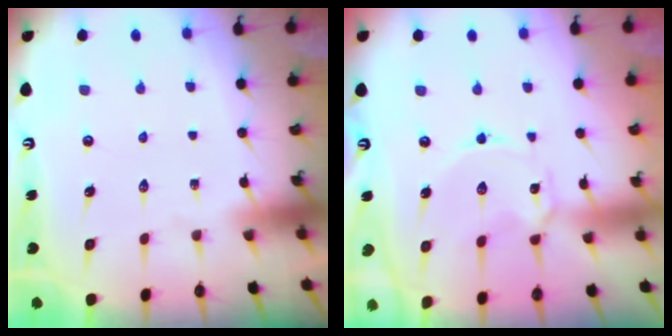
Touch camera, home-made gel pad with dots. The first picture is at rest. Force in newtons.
{"total": 2.3, "press": 2.3, "slide": 0.3}